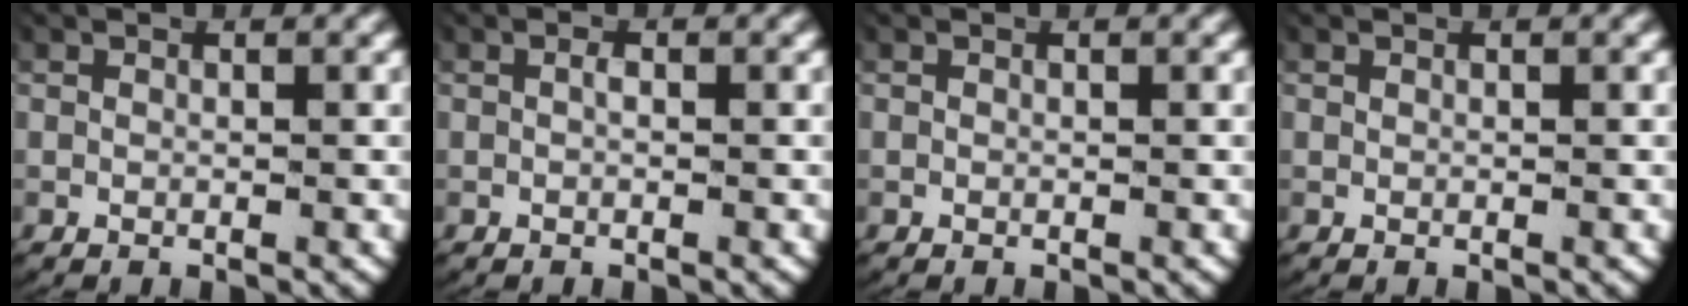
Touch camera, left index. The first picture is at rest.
{"total": 0.5, "force": [-0.1, 0.1, 0.5], "torque": [-0.013, -0.002, 0.002]}
{"total": 0.0}
{"total": 0.0}